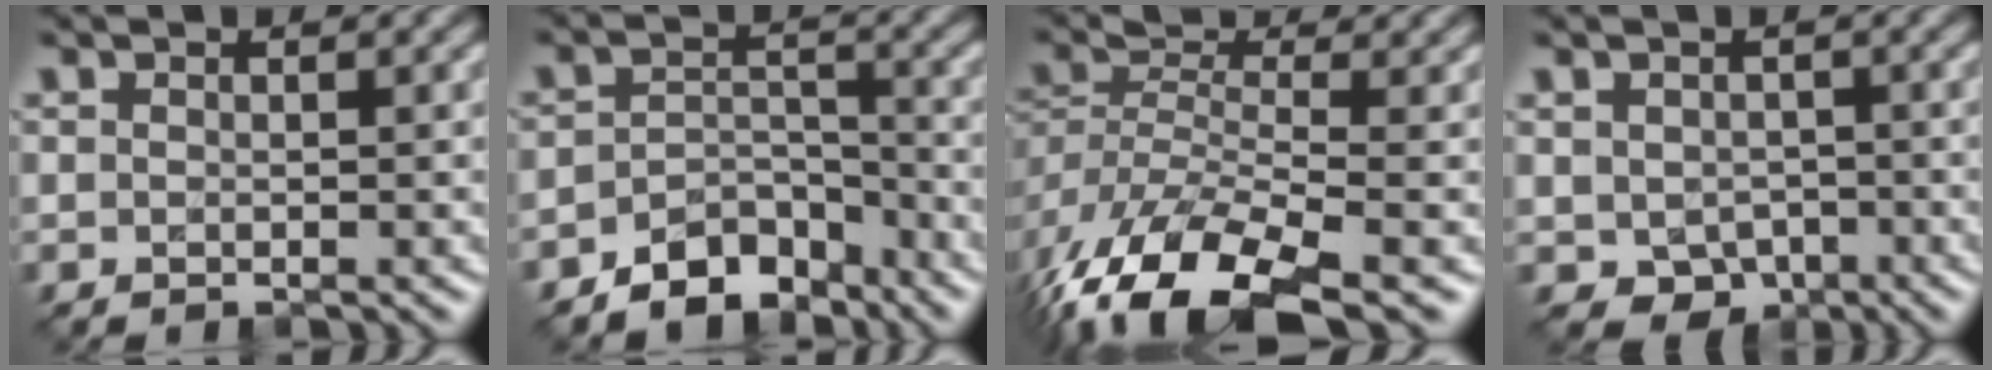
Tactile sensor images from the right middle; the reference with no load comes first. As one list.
[{"total": 4.8, "force": [-3.8, 2.5, 1.8], "torque": [-0.019, 0.003, -0.067]}, {"total": 11.4, "force": [-6.0, 4.5, 8.7], "torque": [-0.181, -0.009, -0.111]}, {"total": 2.9, "force": [-0.8, 2.4, 1.2], "torque": [-0.022, -0.008, -0.013]}]